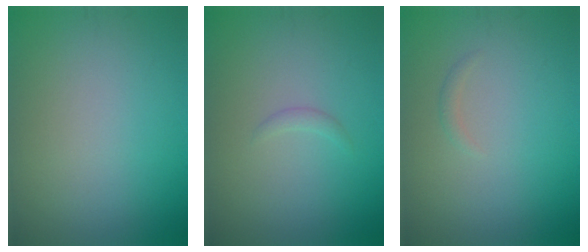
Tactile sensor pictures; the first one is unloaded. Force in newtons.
{"total": 0.7, "press": 0.7, "slide": 0.1}
{"total": 0.6, "press": 0.6, "slide": 0.1}